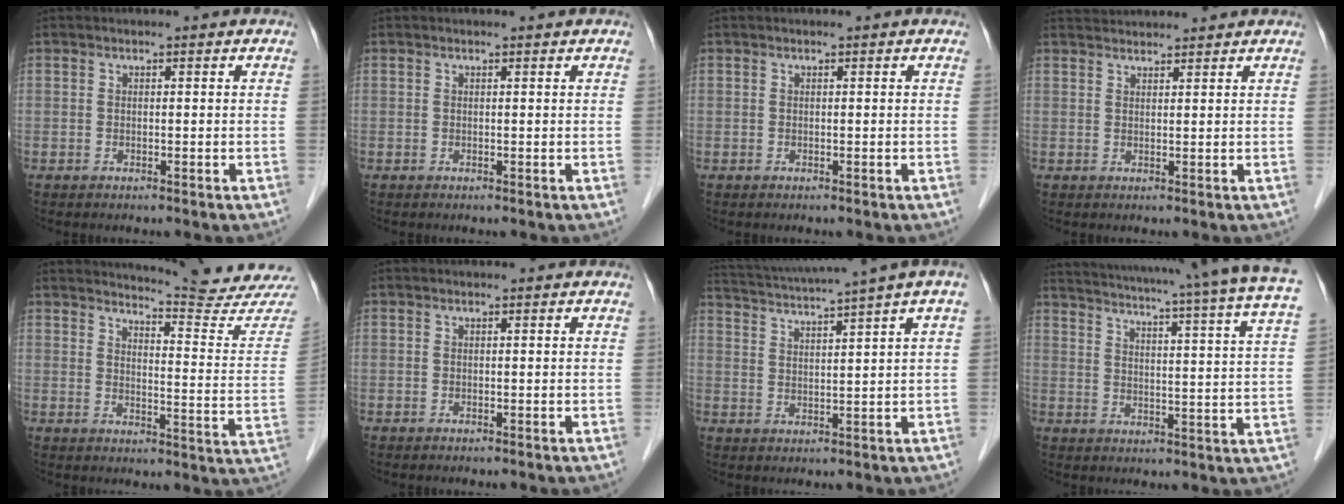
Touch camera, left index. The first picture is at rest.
{"total": 0.7, "force": [0.7, -0.1, 0.2], "torque": [-0.011, 0.000, 0.009]}
{"total": 0.0}
{"total": 5.6, "force": [5.5, 0.1, 0.9], "torque": [-0.018, 0.036, 0.079]}
{"total": 15.5, "force": [15.2, -1.9, 1.6], "torque": [-0.024, -0.122, 0.170]}
{"total": 0.0}
{"total": 11.8, "force": [9.5, -1.8, 6.8], "torque": [-0.123, 0.006, 0.137]}
{"total": 26.1, "force": [22.1, -0.3, 14.0], "torque": [-0.222, -0.043, 0.269]}